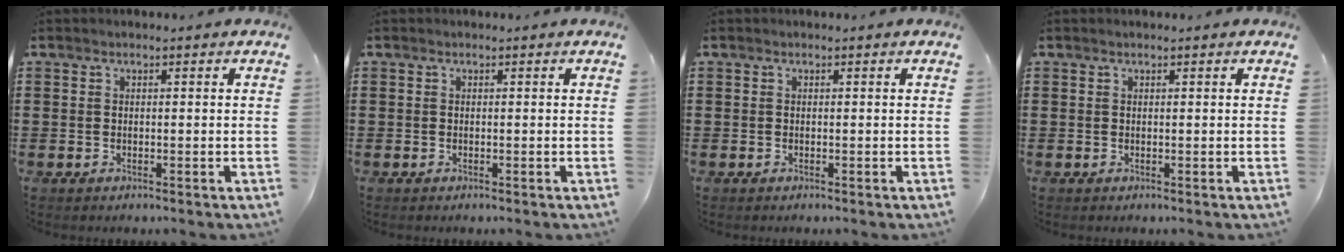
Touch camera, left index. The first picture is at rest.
{"total": 0.0}
{"total": 0.0}
{"total": 0.0}